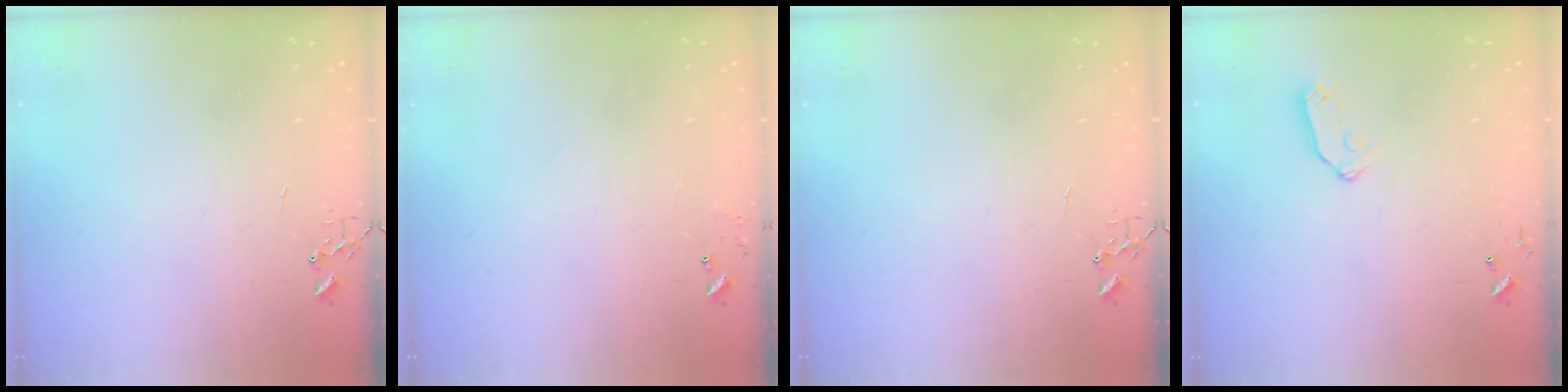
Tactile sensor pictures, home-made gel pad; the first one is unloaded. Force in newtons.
{"total": 6.3, "press": 6.3, "slide": 0.5}
{"total": 0.0}
{"total": 6.8, "press": 6.8, "slide": 0.4}